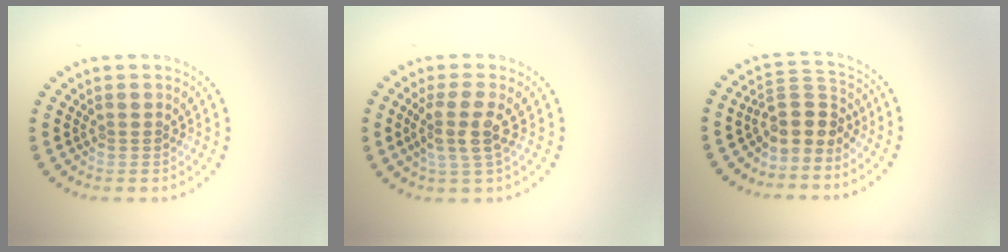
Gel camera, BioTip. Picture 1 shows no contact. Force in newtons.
{"total": 3.1, "press": 2.5, "slide": 2.0}
{"total": 3.2, "press": 2.4, "slide": 2.1}